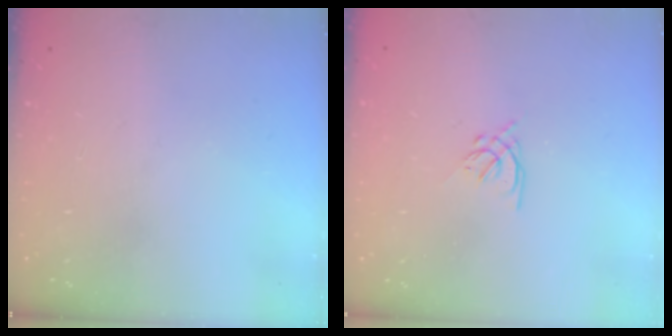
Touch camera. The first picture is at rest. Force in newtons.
{"total": 1.3, "press": 1.1, "slide": 0.6}